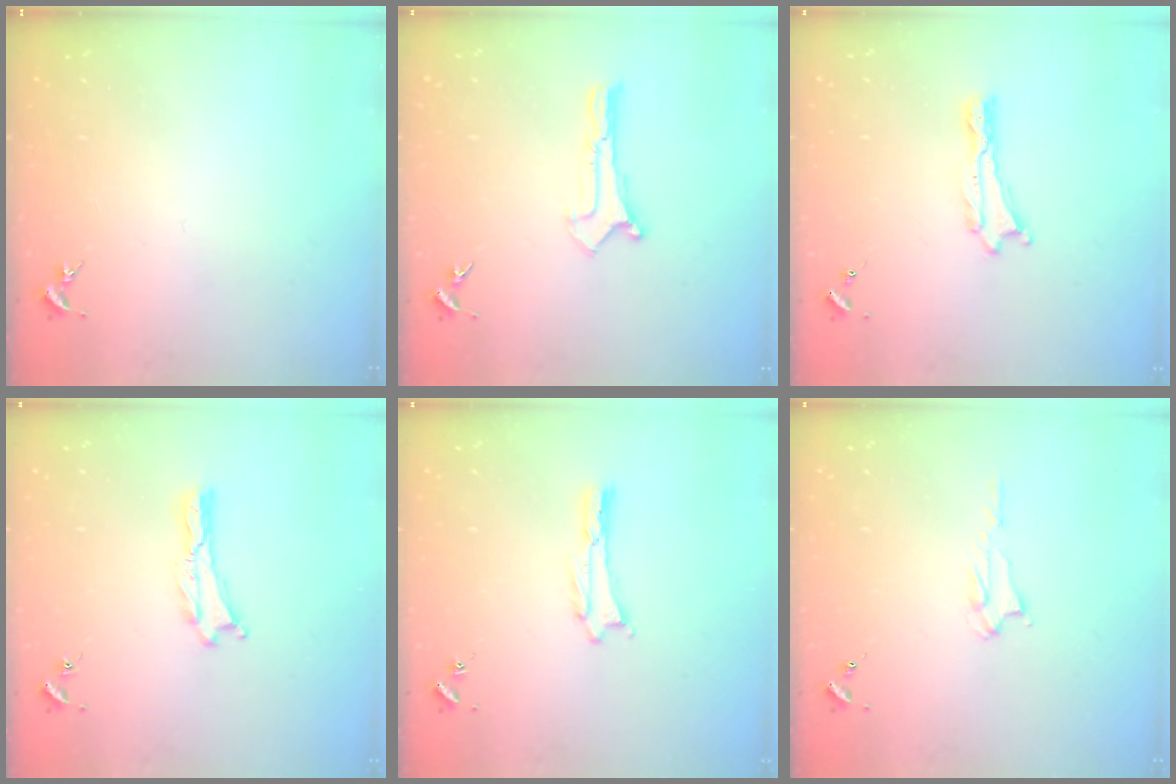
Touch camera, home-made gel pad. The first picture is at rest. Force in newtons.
{"total": 0.0}
{"total": 0.0}
{"total": 0.0}
{"total": 0.5, "press": 0.5, "slide": 0.2}
{"total": 2.2, "press": 2.2, "slide": 0.4}